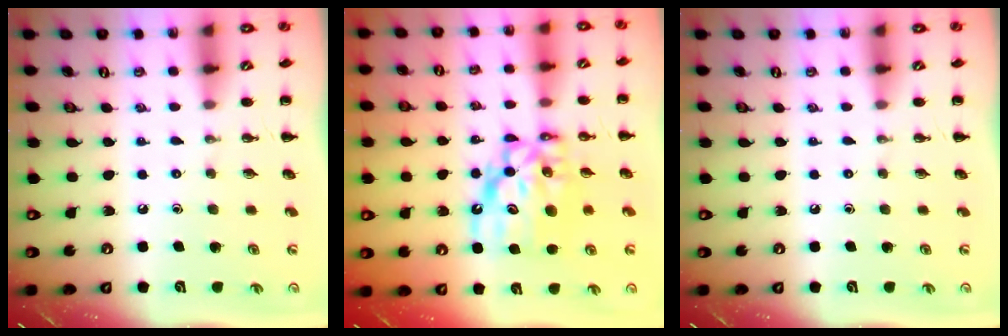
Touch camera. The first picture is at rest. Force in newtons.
{"total": 11.3, "press": 10.8, "slide": 3.3}
{"total": 0.0}